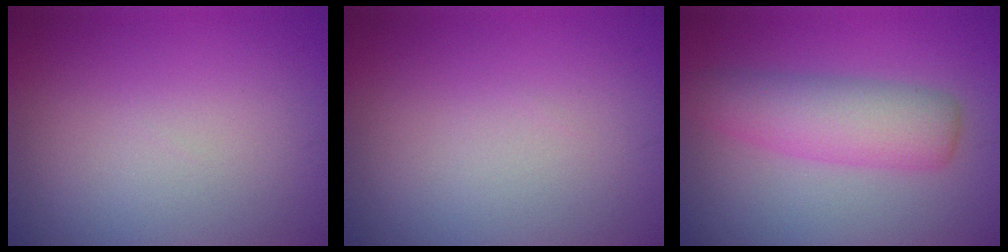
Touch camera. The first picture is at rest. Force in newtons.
{"total": 0.0}
{"total": 4.9, "press": 4.9, "slide": 0.1}